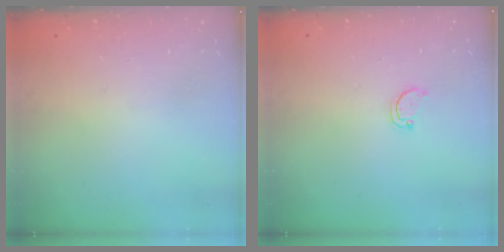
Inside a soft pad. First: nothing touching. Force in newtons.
{"total": 2.9, "press": 2.9, "slide": 0.4}